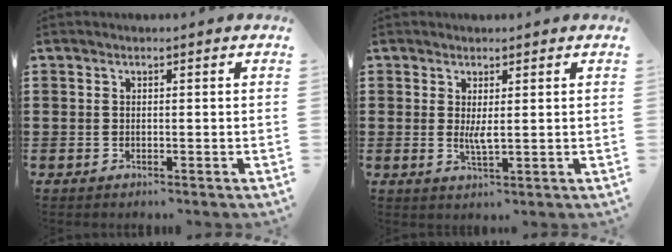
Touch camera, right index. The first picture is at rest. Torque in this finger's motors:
{"motor_torque": [0.54, 0.07, 0.04, 0.04]}